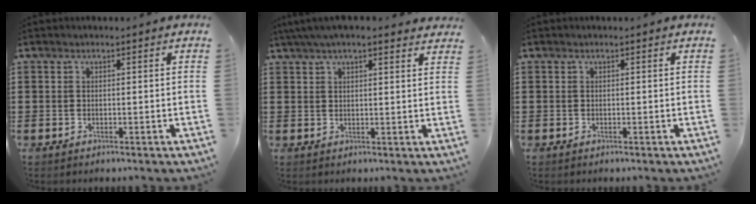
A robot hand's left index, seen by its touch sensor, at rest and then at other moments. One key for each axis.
{"total": 4.4, "fx": 3.7, "fy": 0.5, "fz": 2.3, "tx": -0.055, "ty": 0.001, "tz": 0.067}
{"total": 0.0}